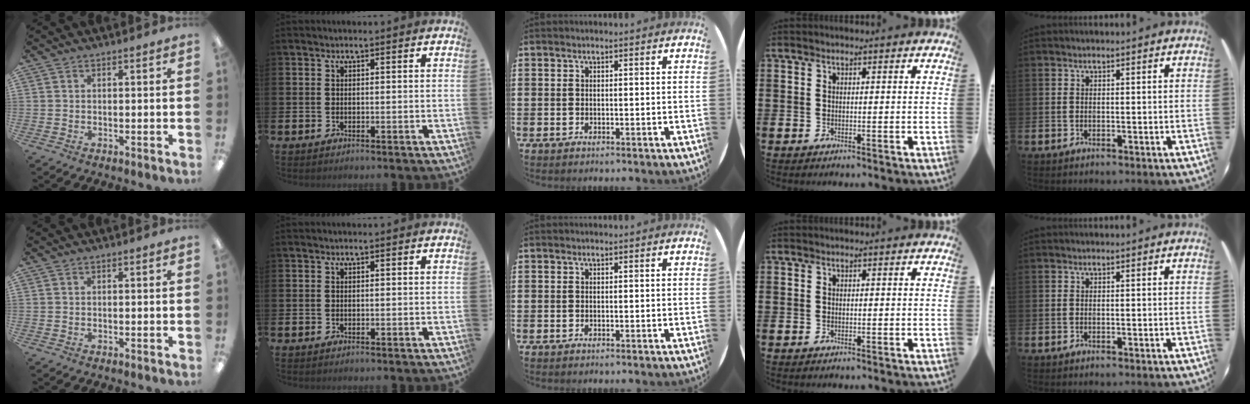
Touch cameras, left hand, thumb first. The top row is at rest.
{}